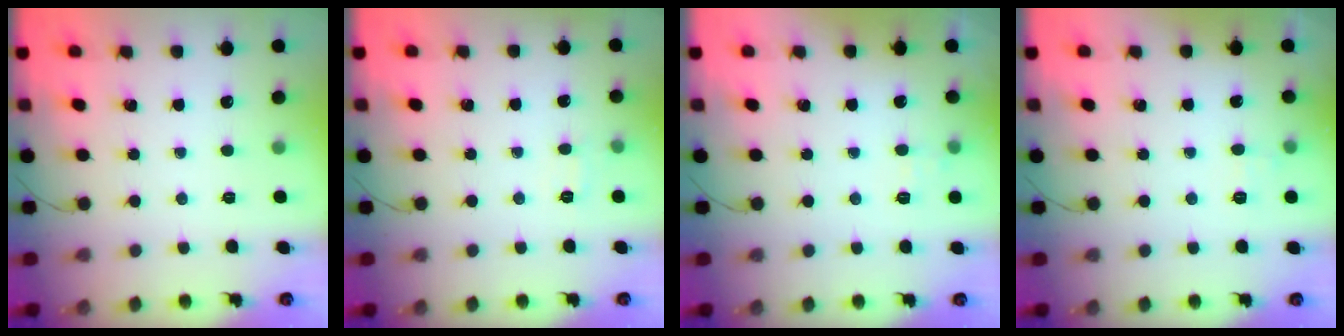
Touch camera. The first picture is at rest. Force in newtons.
{"total": 5.9, "press": 5.7, "slide": 1.6}
{"total": 6.0, "press": 5.8, "slide": 1.5}
{"total": 4.3, "press": 4.1, "slide": 1.3}